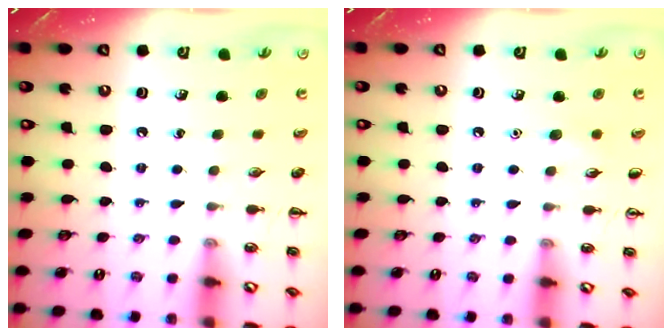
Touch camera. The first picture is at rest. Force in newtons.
{"total": 4.0, "press": 3.8, "slide": 1.2}